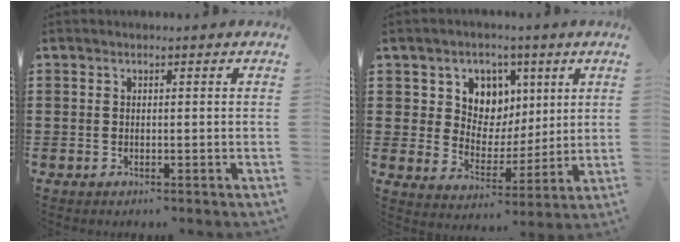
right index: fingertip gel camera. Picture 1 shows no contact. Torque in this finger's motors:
{"motor_torque": [0.51, -0.02, 0.52, 0.06]}